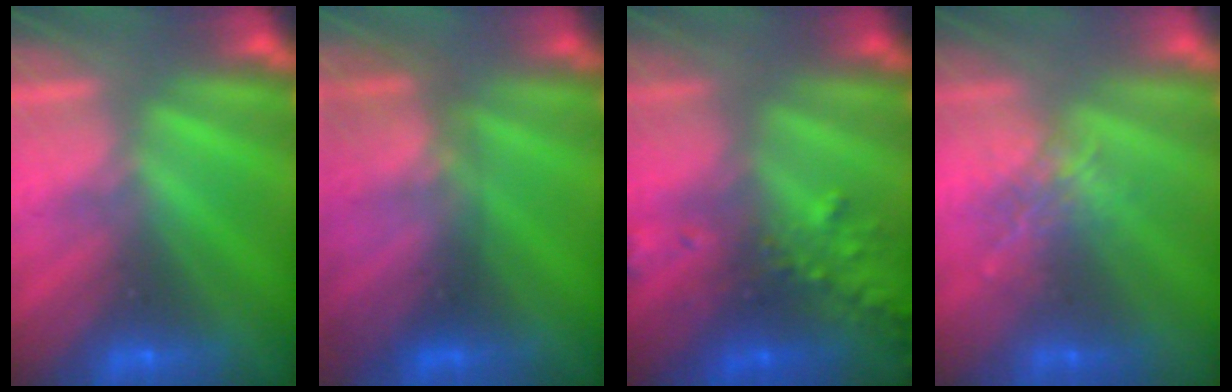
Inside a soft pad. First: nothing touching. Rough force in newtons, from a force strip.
{"total": 2.8}
{"total": 8.1}
{"total": 2.0}